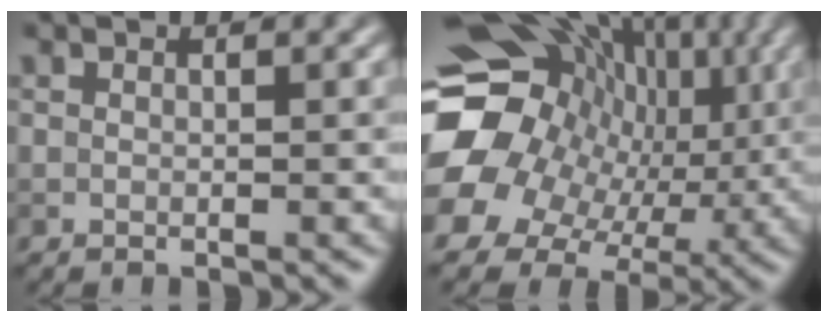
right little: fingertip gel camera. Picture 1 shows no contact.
{"total": 18.0, "force": [1.0, 15.4, 9.4], "torque": [-0.193, -0.005, 0.011]}